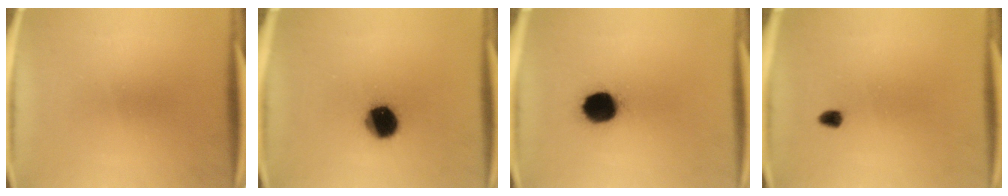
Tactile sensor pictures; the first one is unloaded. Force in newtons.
{"total": 11.6}
{"total": 11.5}
{"total": 1.5}